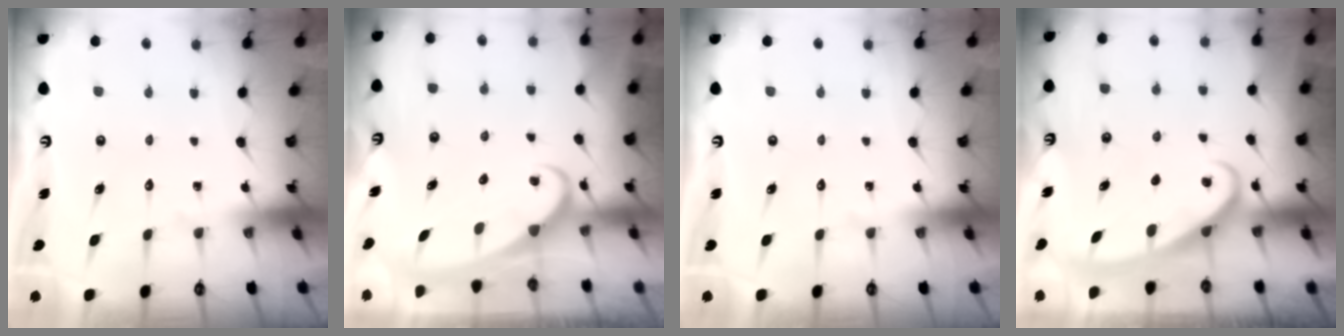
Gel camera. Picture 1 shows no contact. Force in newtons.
{"total": 2.3, "press": 2.3, "slide": 0.3}
{"total": 0.0}
{"total": 2.9, "press": 2.8, "slide": 0.4}